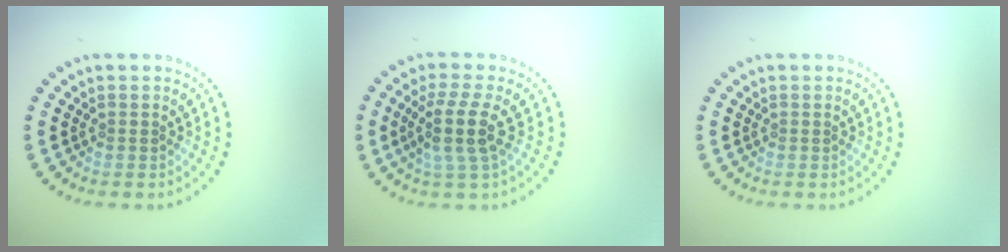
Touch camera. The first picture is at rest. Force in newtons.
{"total": 3.5, "press": 2.8, "slide": 2.0}
{"total": 0.0}